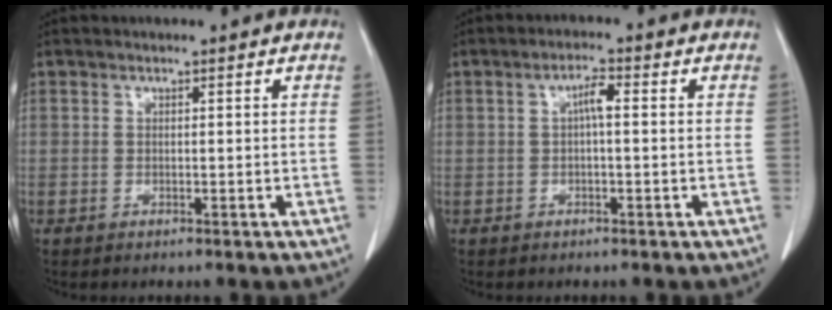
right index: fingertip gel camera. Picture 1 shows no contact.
{"total": 2.6, "force": [0.2, 0.5, 2.6], "torque": [-0.047, 0.006, 0.004]}